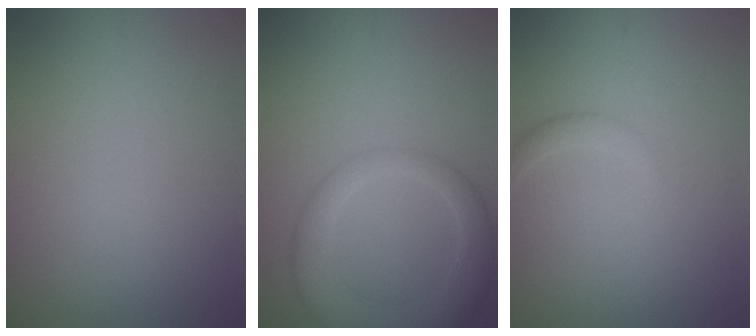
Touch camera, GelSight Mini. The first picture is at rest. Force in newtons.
{"total": 5.5, "press": 5.5, "slide": 0.3}
{"total": 1.1, "press": 1.1, "slide": 0.1}